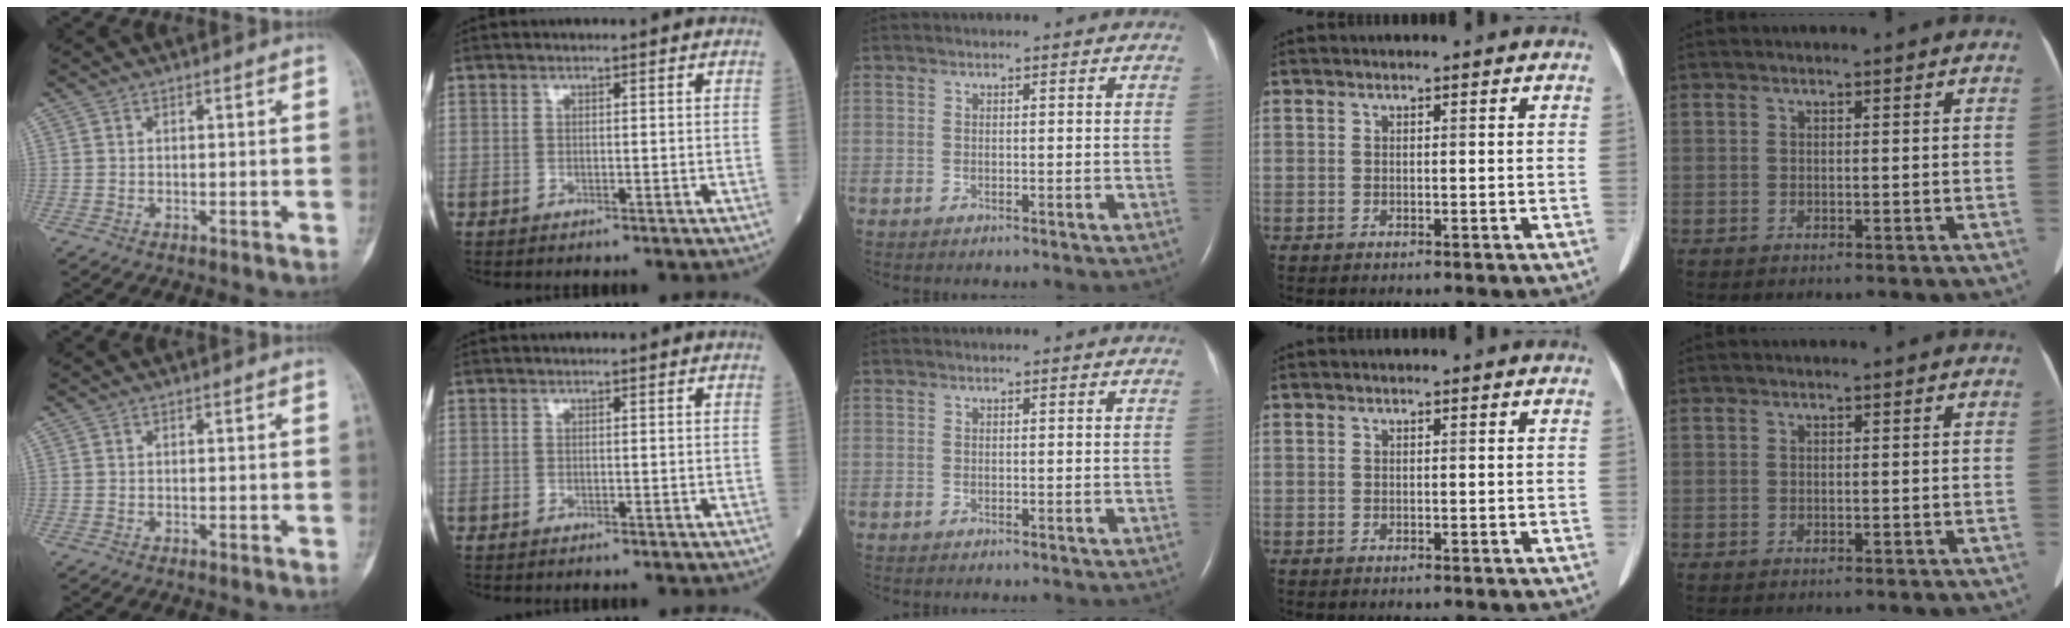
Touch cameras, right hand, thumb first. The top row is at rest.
{}